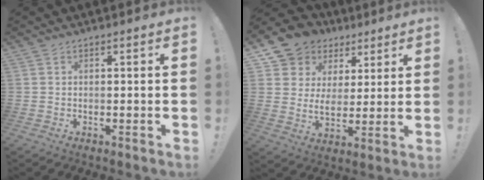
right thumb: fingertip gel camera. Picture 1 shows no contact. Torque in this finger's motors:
{"motor_torque": [0.86, 0.87, 0.16, 0.14, 0.04]}